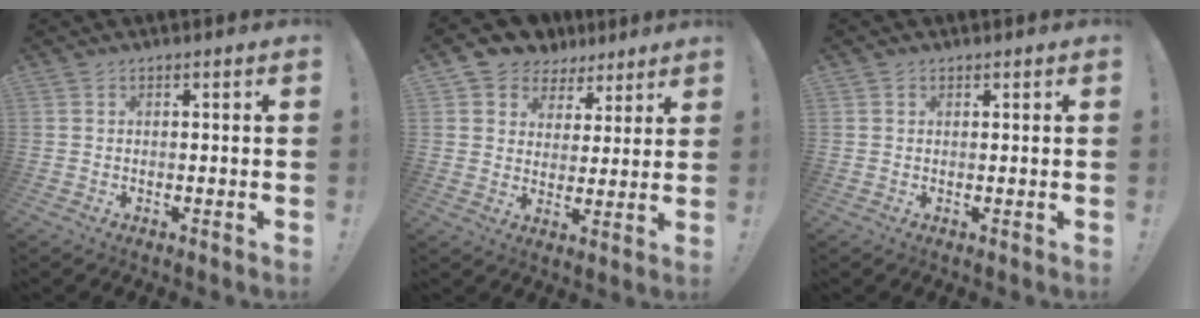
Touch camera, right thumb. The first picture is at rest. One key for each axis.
{"total": 7.5, "fx": 4.7, "fy": 5.8, "fz": 0.8, "tx": -0.021, "ty": -0.036, "tz": 0.094}
{"total": 0.8, "fx": 0.6, "fy": 0.5, "fz": 0.0, "tx": 0.001, "ty": 0.000, "tz": 0.012}